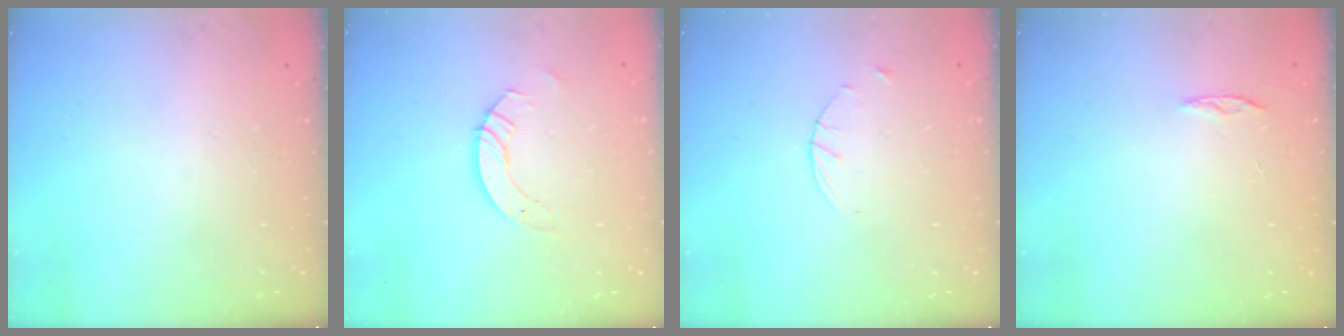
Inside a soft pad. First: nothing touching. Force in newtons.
{"total": 3.5, "press": 3.5, "slide": 0.3}
{"total": 1.6, "press": 1.6, "slide": 0.2}
{"total": 4.0, "press": 3.9, "slide": 0.4}